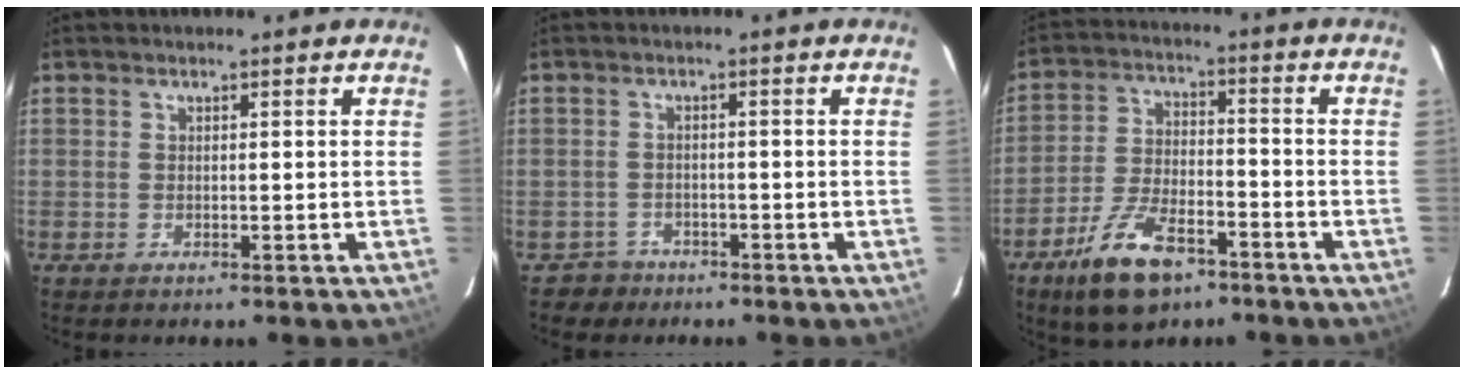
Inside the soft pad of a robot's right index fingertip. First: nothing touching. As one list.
[{"total": 3.1, "force": [-2.1, 2.3, -0.4], "torque": [-0.001, 0.011, -0.033]}, {"total": 12.6, "force": [-8.0, 5.5, 8.1], "torque": [-0.177, -0.009, -0.143]}]